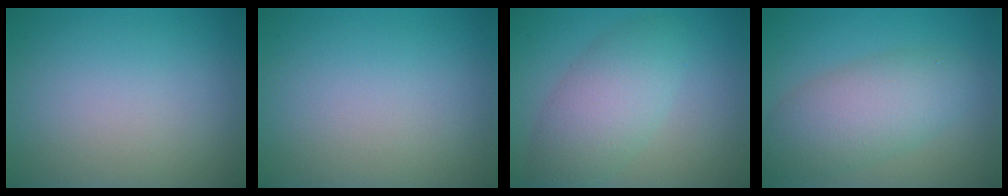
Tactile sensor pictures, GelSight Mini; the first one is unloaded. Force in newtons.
{"total": 0.0}
{"total": 5.2, "press": 5.2, "slide": 0.2}
{"total": 5.6, "press": 5.6, "slide": 0.3}